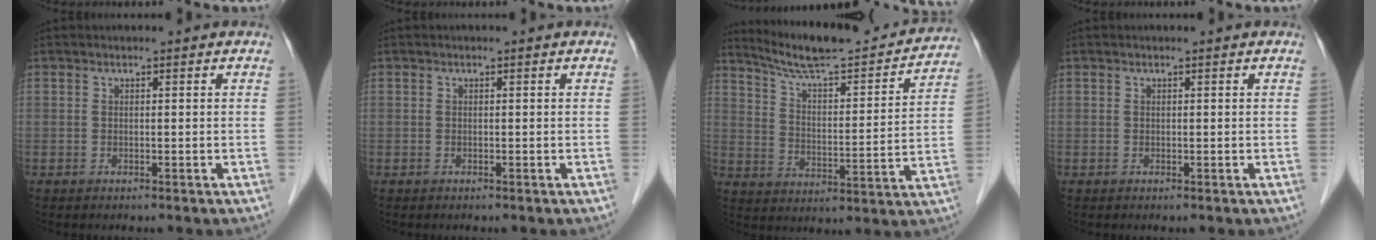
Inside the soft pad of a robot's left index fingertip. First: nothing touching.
{"total": 0.0}
{"total": 19.6, "force": [18.0, 2.0, 7.3], "torque": [-0.117, -0.015, 0.259]}
{"total": 0.0}